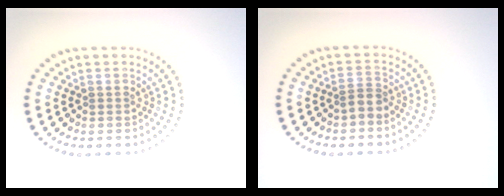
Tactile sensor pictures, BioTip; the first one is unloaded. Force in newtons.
{"total": 1.5, "press": 1.0, "slide": 1.1}